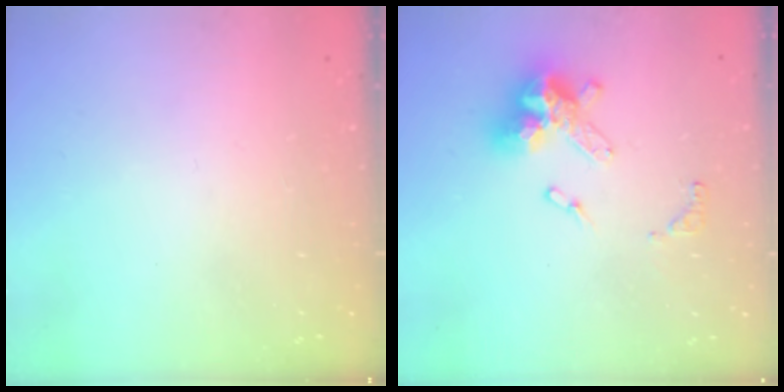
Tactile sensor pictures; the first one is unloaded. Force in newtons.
{"total": 14.1, "press": 14.1, "slide": 0.9}